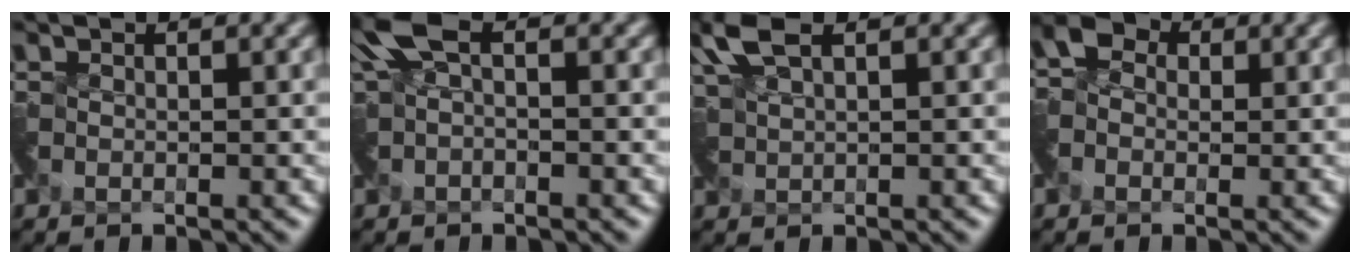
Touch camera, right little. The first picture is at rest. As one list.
[{"total": 3.1, "force": [0.3, 1.5, 2.7], "torque": [-0.064, 0.002, -0.004]}, {"total": 3.5, "force": [2.5, 0.9, 2.3], "torque": [-0.061, 0.013, 0.051]}, {"total": 2.2, "force": [-0.6, 2.0, 0.7], "torque": [-0.021, 0.000, -0.016]}]